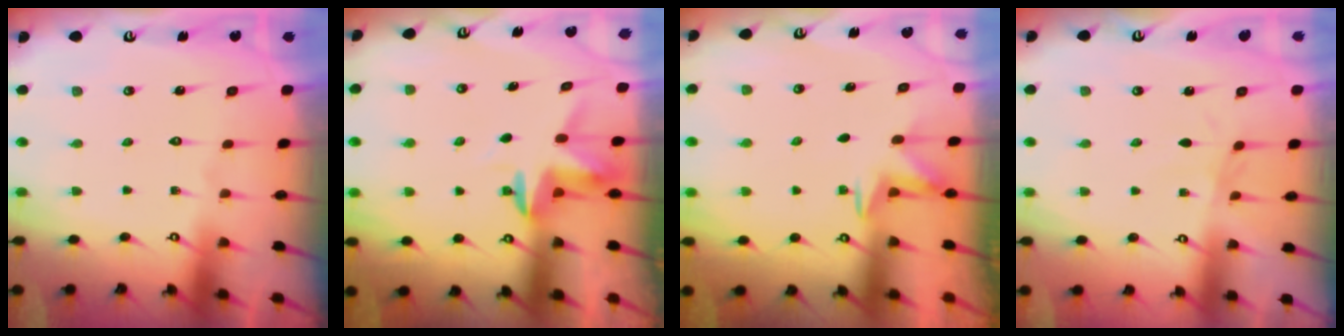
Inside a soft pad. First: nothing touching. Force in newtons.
{"total": 3.5, "press": 3.5, "slide": 0.2}
{"total": 2.1, "press": 1.8, "slide": 1.1}
{"total": 0.9, "press": 0.8, "slide": 0.3}